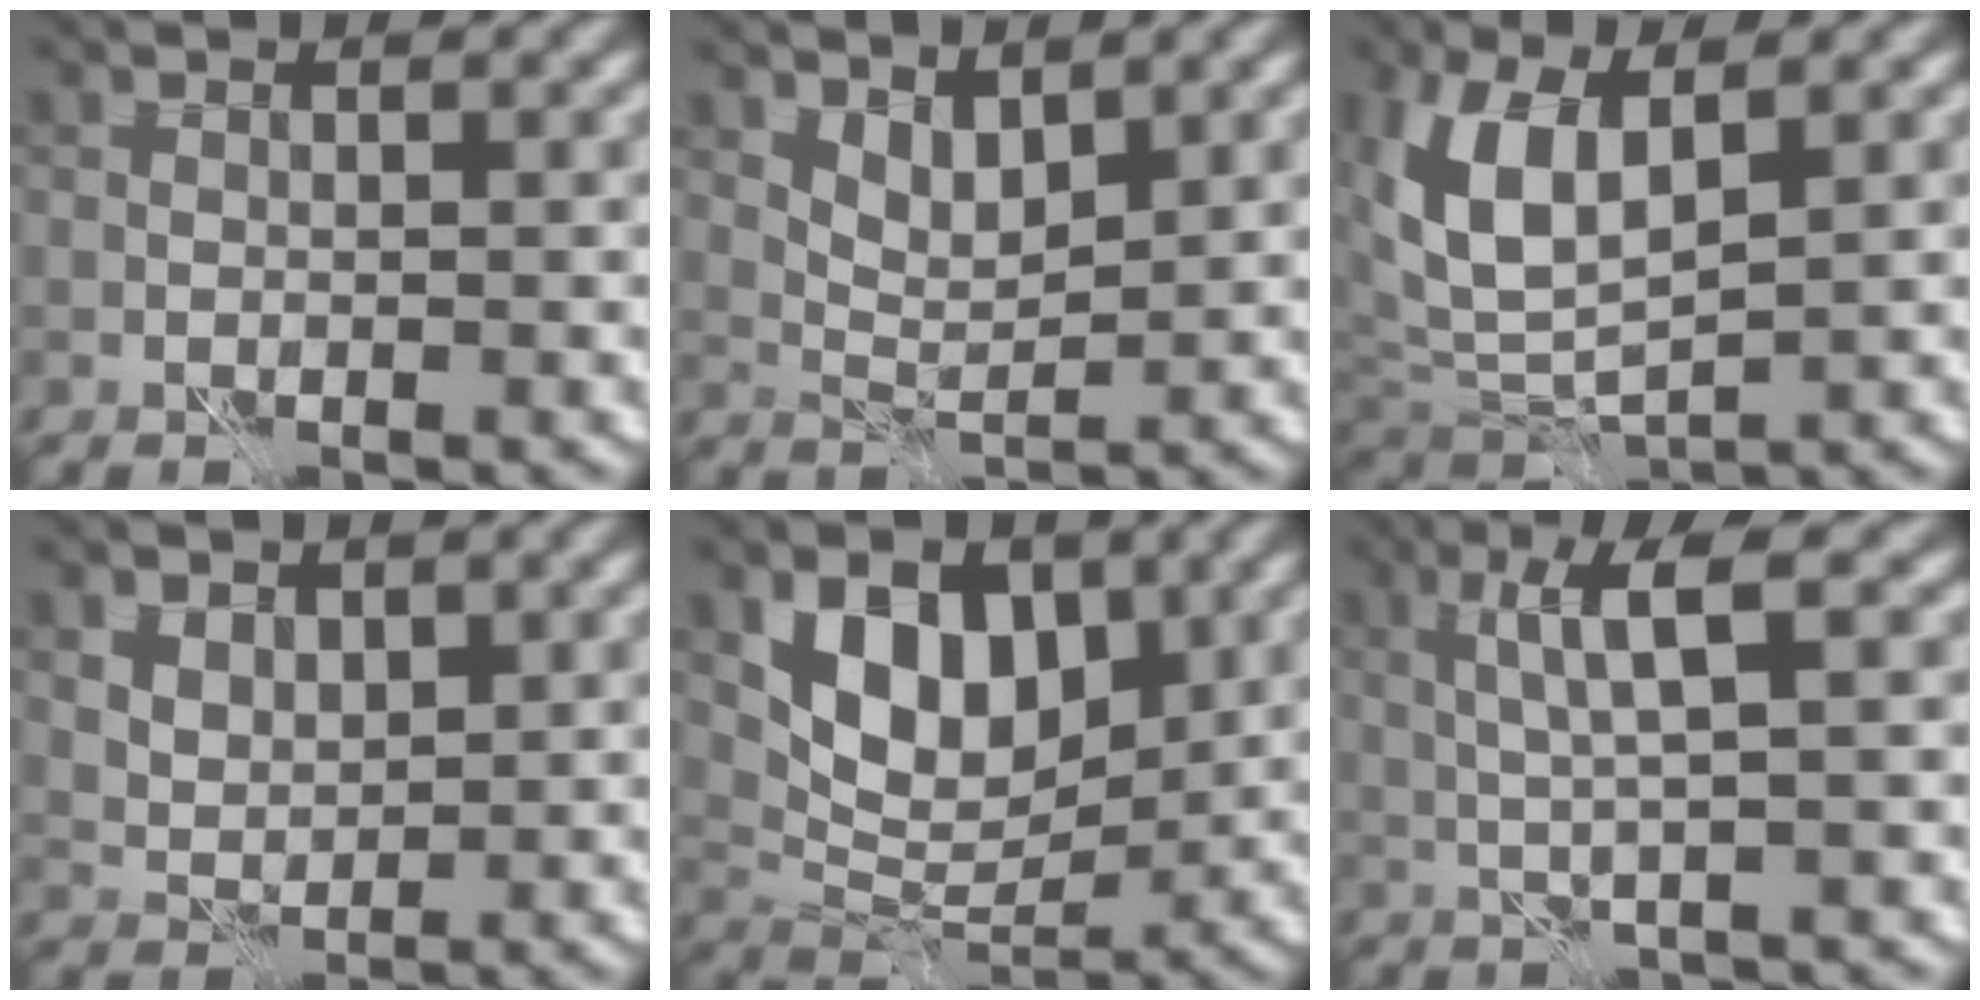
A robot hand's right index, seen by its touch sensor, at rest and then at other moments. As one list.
[{"total": 2.6, "force": [1.8, 1.0, 1.4], "torque": [-0.030, -0.008, 0.037]}, {"total": 6.8, "force": [2.6, 3.5, 5.2], "torque": [-0.127, -0.008, 0.051]}, {"total": 3.6, "force": [2.2, 2.4, 1.7], "torque": [-0.045, 0.000, 0.046]}, {"total": 6.8, "force": [2.8, 4.4, 4.3], "torque": [-0.075, -0.016, 0.048]}, {"total": 4.2, "force": [1.1, 0.3, 4.0], "torque": [-0.083, 0.004, 0.024]}]